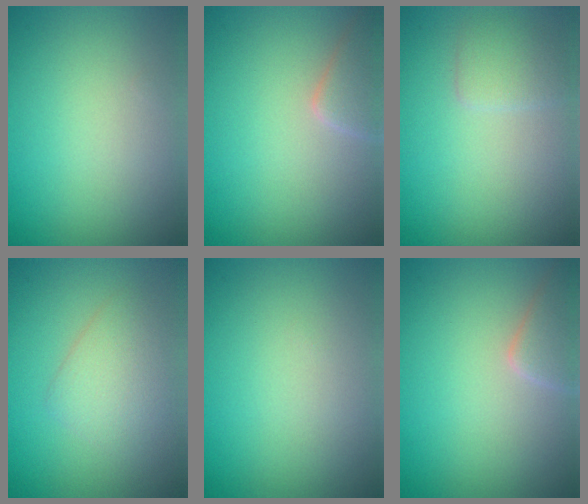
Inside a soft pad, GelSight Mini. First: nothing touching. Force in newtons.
{"total": 2.5, "press": 2.5, "slide": 0.3}
{"total": 1.7, "press": 1.7, "slide": 0.1}
{"total": 2.5, "press": 2.5, "slide": 0.1}
{"total": 0.0}
{"total": 2.5, "press": 2.5, "slide": 0.3}